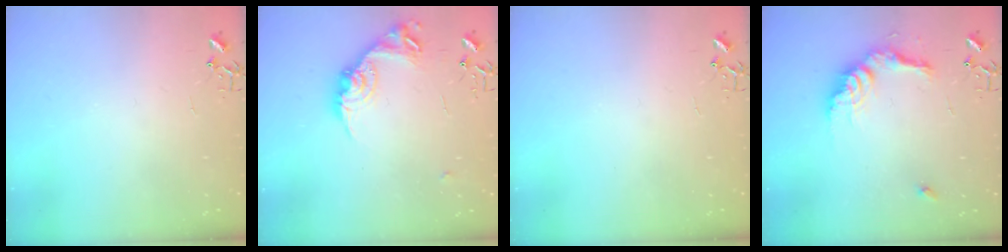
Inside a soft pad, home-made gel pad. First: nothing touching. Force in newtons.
{"total": 14.6, "press": 14.6, "slide": 0.7}
{"total": 0.0}
{"total": 15.2, "press": 15.2, "slide": 0.9}